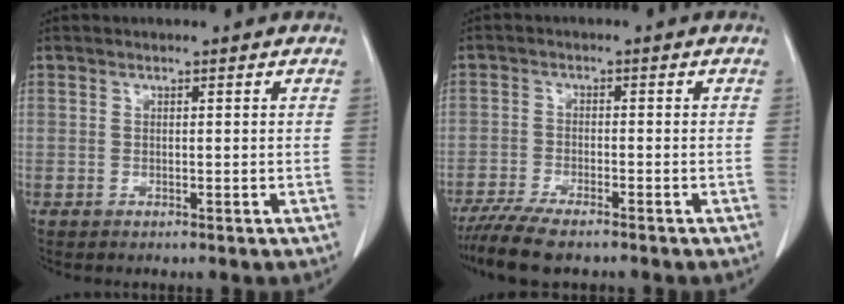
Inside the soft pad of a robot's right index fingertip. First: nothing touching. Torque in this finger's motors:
{"motor_torque": [0.38, -0.40, 0.24, 0.06]}